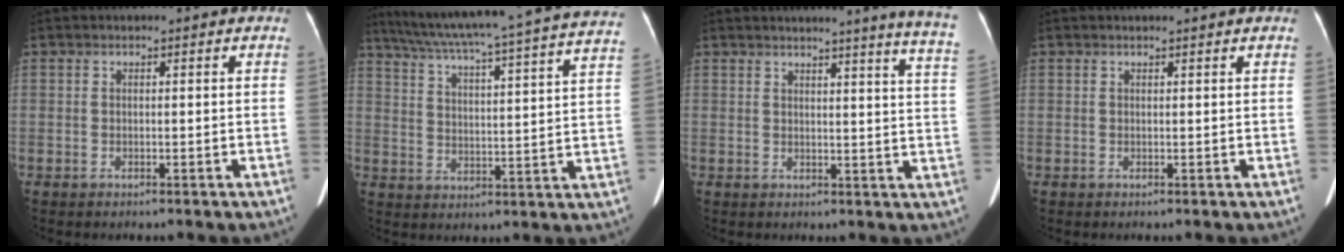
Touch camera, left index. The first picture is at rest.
{"total": 28.1, "force": [24.7, -0.3, 13.4], "torque": [-0.223, -0.040, 0.318]}
{"total": 12.4, "force": [10.9, -1.7, 5.6], "torque": [-0.066, -0.075, 0.100]}
{"total": 1.5, "force": [1.5, 0.0, 0.5], "torque": [-0.009, 0.011, 0.021]}